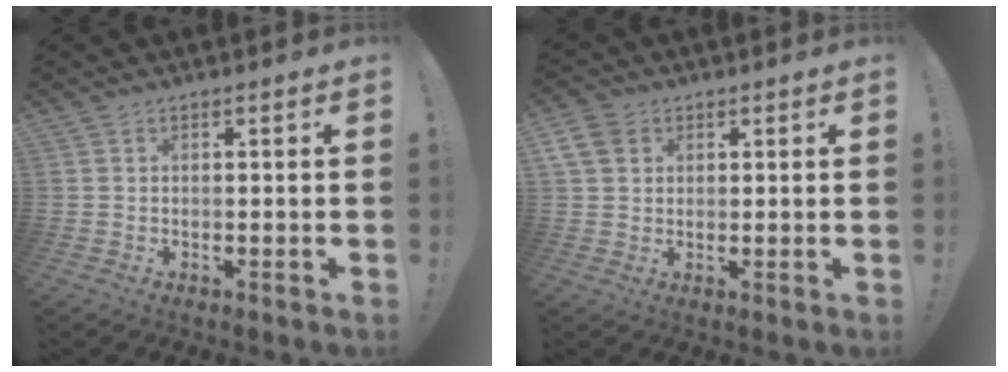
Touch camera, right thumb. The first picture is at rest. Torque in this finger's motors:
{"motor_torque": [0.00, 0.00, 0.00, 0.00, 0.00]}